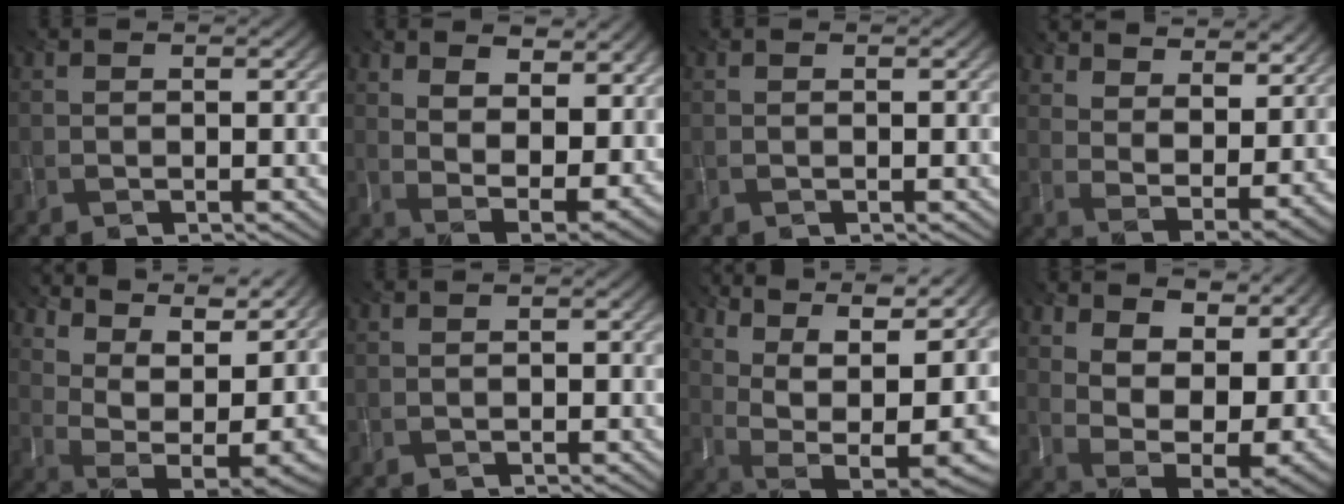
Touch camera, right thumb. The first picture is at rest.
{"total": 14.2, "force": [7.1, 6.6, 10.4], "torque": [-0.175, 0.017, 0.102]}
{"total": 0.0}
{"total": 12.2, "force": [9.1, 4.5, 6.7], "torque": [-0.126, -0.012, 0.130]}
{"total": 15.6, "force": [10.3, 6.0, 10.0], "torque": [-0.152, 0.025, 0.150]}
{"total": 0.6, "force": [-0.5, 0.2, -0.2], "torque": [0.008, -0.001, -0.008]}
{"total": 16.5, "force": [6.4, 8.1, 12.8], "torque": [-0.202, 0.026, 0.129]}
{"total": 16.3, "force": [8.5, 7.4, 11.7], "torque": [-0.196, 0.036, 0.122]}